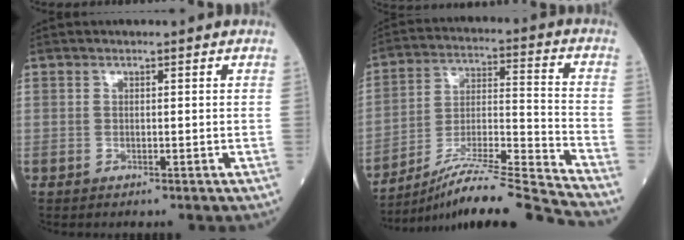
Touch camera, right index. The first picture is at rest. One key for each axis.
{"total": 18.2, "fx": -16.3, "fy": -2.5, "fz": 7.8, "tx": -0.138, "ty": -0.002, "tz": -0.284}